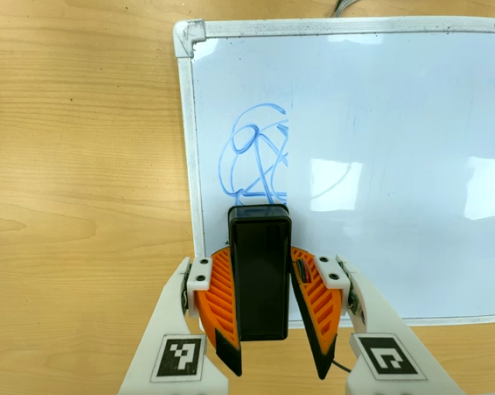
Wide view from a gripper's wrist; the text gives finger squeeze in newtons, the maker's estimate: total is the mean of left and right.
{"total": 7.1, "left": 6.6, "right": 7.6}